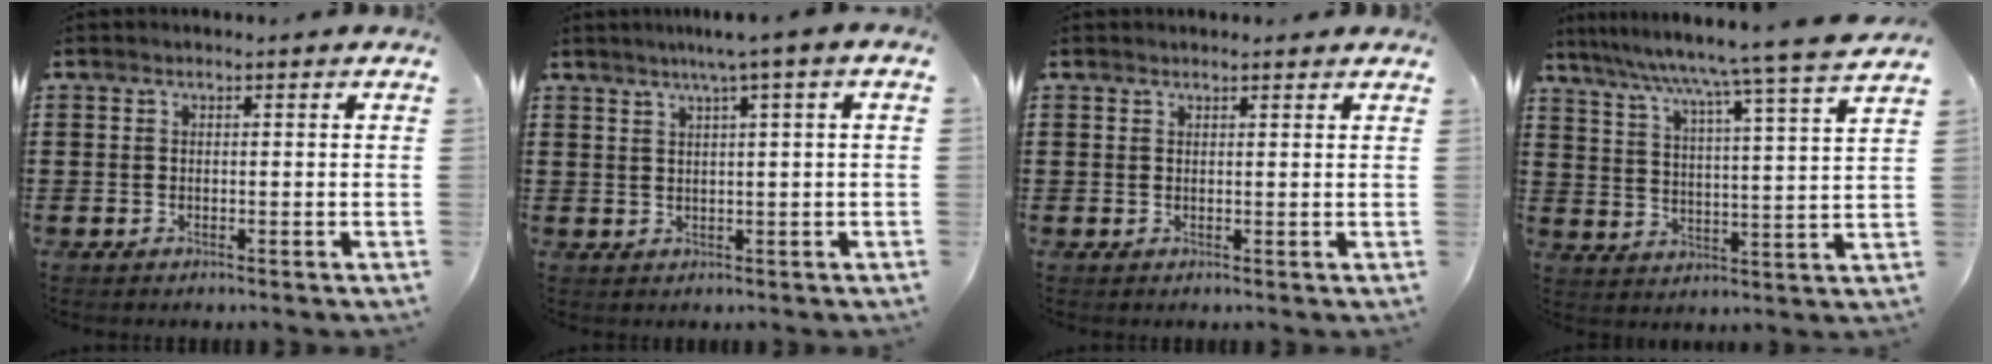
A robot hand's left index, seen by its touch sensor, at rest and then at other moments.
{"total": 2.7, "force": [1.0, -0.6, 2.4], "torque": [-0.045, -0.005, 0.015]}
{"total": 1.0, "force": [1.0, 0.1, 0.3], "torque": [-0.008, 0.000, 0.018]}
{"total": 6.6, "force": [5.7, -1.6, 2.9], "torque": [-0.081, -0.052, 0.085]}